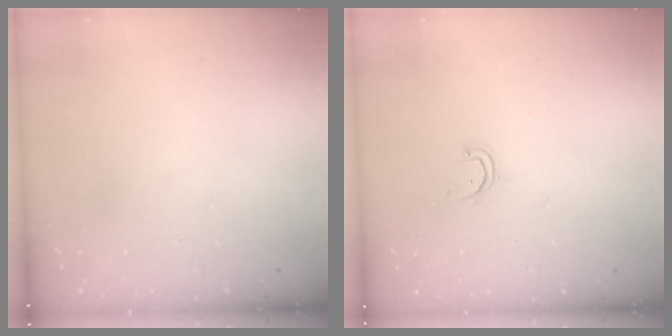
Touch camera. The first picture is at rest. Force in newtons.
{"total": 2.6, "press": 2.6, "slide": 0.2}